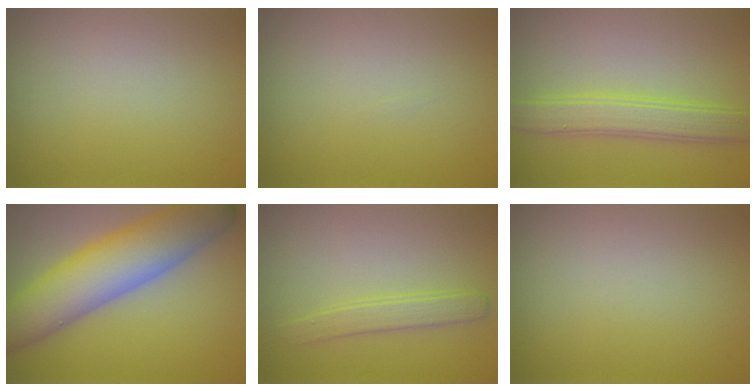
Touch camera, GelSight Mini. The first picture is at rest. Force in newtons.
{"total": 0.0}
{"total": 3.7, "press": 3.7, "slide": 0.1}
{"total": 9.9, "press": 9.9, "slide": 0.2}
{"total": 2.0, "press": 2.0, "slide": 0.0}
{"total": 0.0}